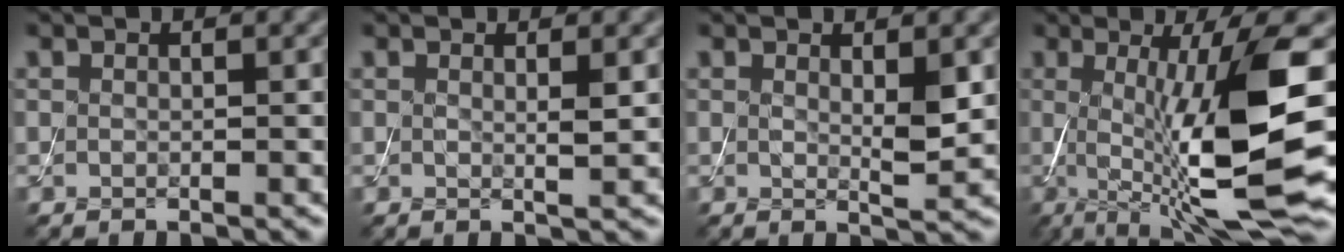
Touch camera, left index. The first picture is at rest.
{"total": 1.4, "force": [0.4, 0.2, 1.3], "torque": [-0.020, -0.007, 0.003]}
{"total": 2.3, "force": [0.5, 0.5, 2.2], "torque": [-0.037, -0.010, 0.011]}
{"total": 13.0, "force": [-0.8, 2.5, 12.7], "torque": [-0.193, -0.007, -0.006]}